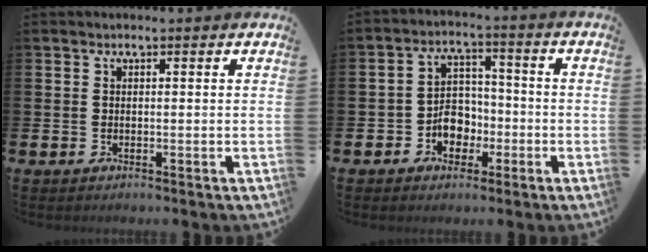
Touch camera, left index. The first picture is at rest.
{"total": 5.0, "force": [-1.8, 4.0, 2.3], "torque": [-0.038, 0.006, -0.039]}